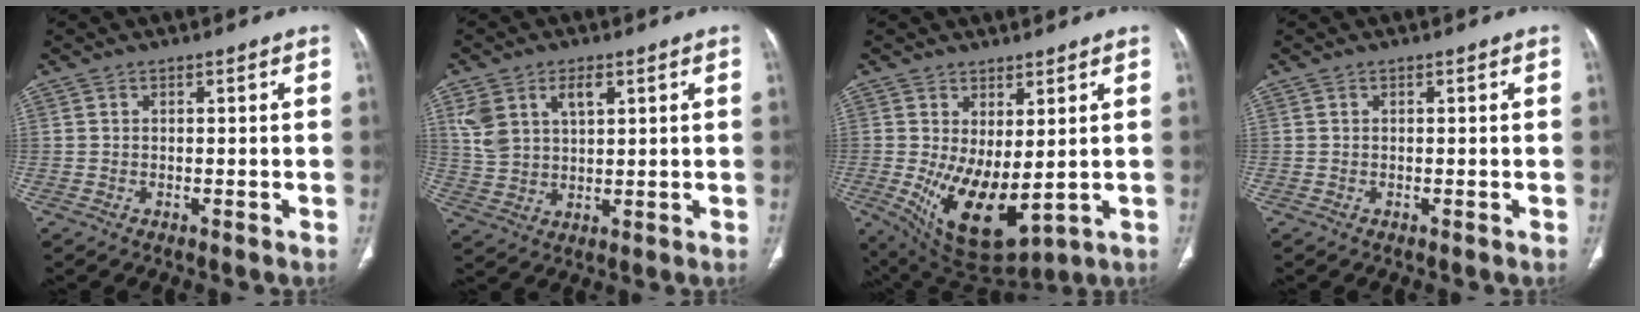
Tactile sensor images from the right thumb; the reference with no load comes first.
{"total": 8.4, "force": [3.6, 5.0, 5.7], "torque": [-0.104, -0.006, 0.078]}
{"total": 12.7, "force": [-0.6, 6.0, 11.1], "torque": [-0.183, -0.025, 0.017]}
{"total": 0.0}